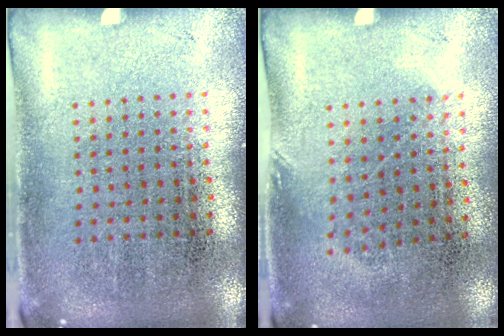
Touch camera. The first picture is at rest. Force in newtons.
{"total": 0.8, "press": 0.6, "slide": 0.5}